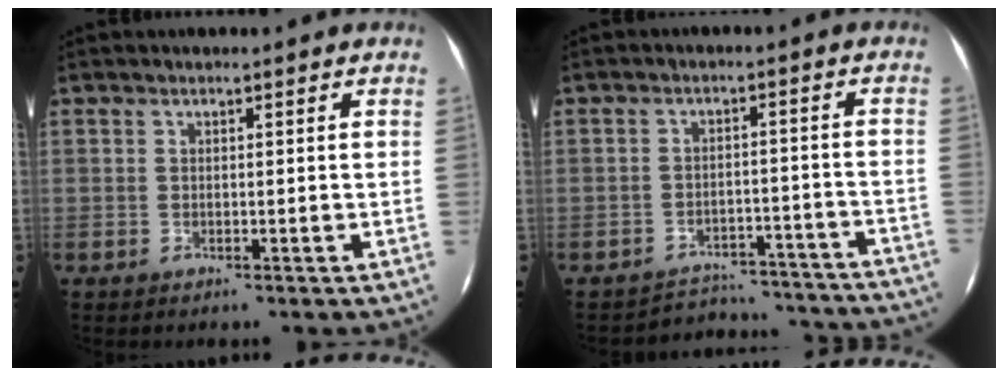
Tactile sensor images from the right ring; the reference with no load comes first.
{"total": 19.4, "force": [-18.4, 5.0, 3.8], "torque": [-0.065, 0.039, -0.219]}